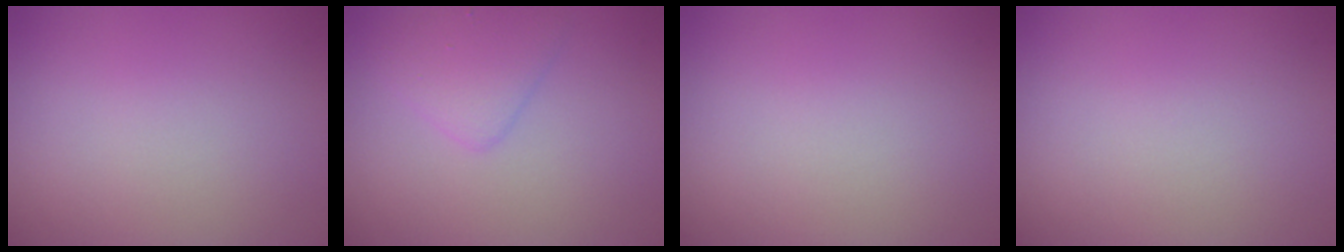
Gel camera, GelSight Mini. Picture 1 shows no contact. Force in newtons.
{"total": 2.6, "press": 2.6, "slide": 0.0}
{"total": 0.0}
{"total": 0.0}